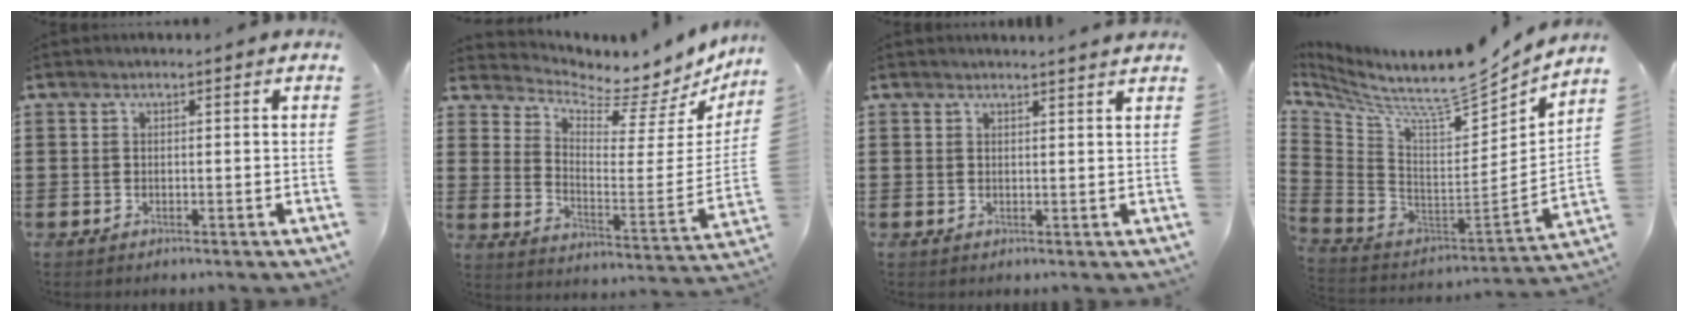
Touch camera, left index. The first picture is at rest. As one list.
[{"total": 4.7, "force": [4.4, 1.2, 1.3], "torque": [-0.035, -0.059, 0.061]}, {"total": 1.6, "force": [1.5, -0.3, 0.4], "torque": [-0.010, -0.002, 0.030]}, {"total": 9.4, "force": [8.2, 0.9, 4.5], "torque": [-0.117, -0.081, 0.136]}]